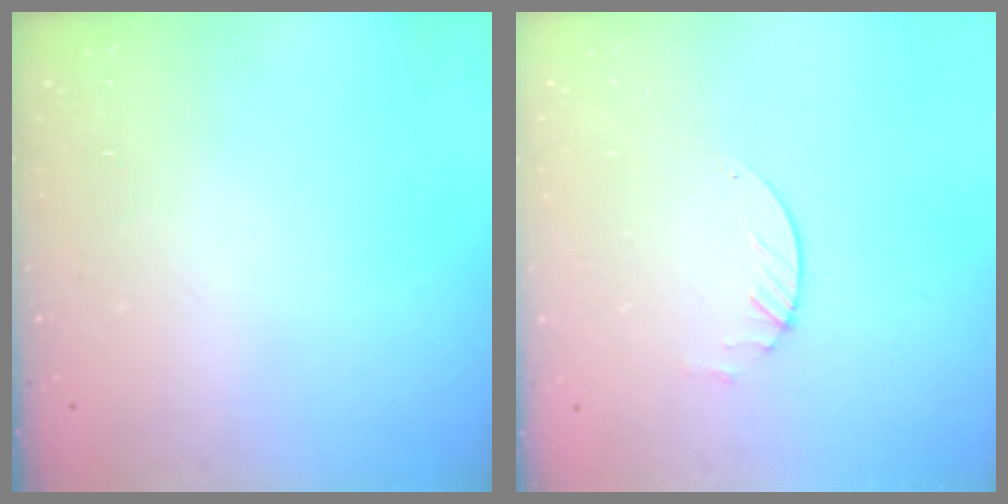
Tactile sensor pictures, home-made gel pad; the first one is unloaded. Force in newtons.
{"total": 1.9, "press": 1.9, "slide": 0.3}